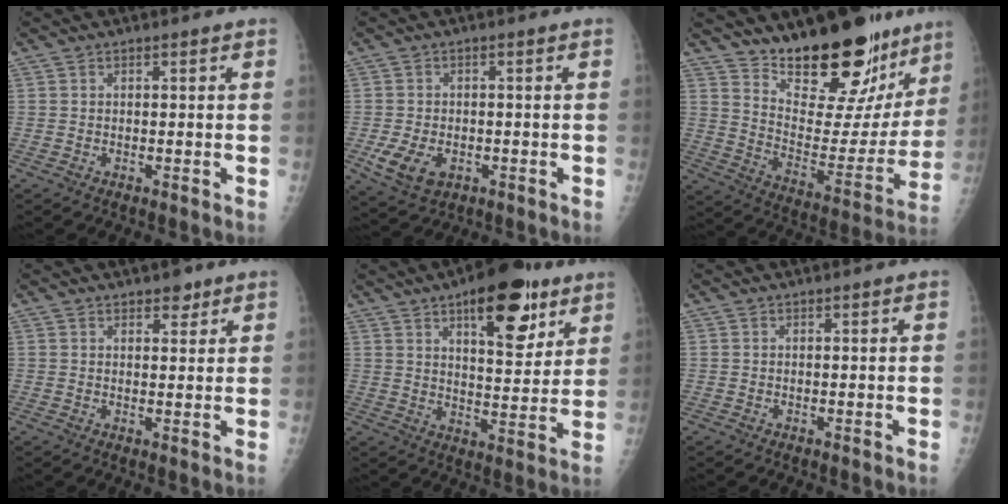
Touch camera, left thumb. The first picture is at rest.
{"total": 6.8, "force": [-2.3, 4.5, 4.6], "torque": [-0.082, -0.001, -0.030]}
{"total": 24.2, "force": [18.8, 9.4, 12.0], "torque": [-0.135, -0.123, 0.282]}
{"total": 2.8, "force": [2.0, 1.5, 1.3], "torque": [-0.001, -0.010, 0.027]}
{"total": 15.9, "force": [8.7, 6.6, 11.6], "torque": [-0.123, -0.038, 0.125]}
{"total": 0.0}